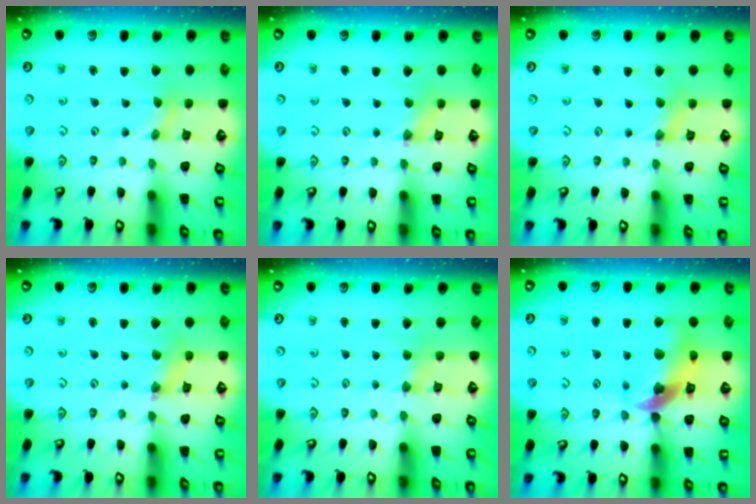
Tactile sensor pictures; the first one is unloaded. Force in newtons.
{"total": 0.8, "press": 0.8, "slide": 0.0}
{"total": 1.9, "press": 1.8, "slide": 0.3}
{"total": 2.7, "press": 2.6, "slide": 0.4}
{"total": 2.7, "press": 2.7, "slide": 0.4}
{"total": 14.5, "press": 14.4, "slide": 2.0}